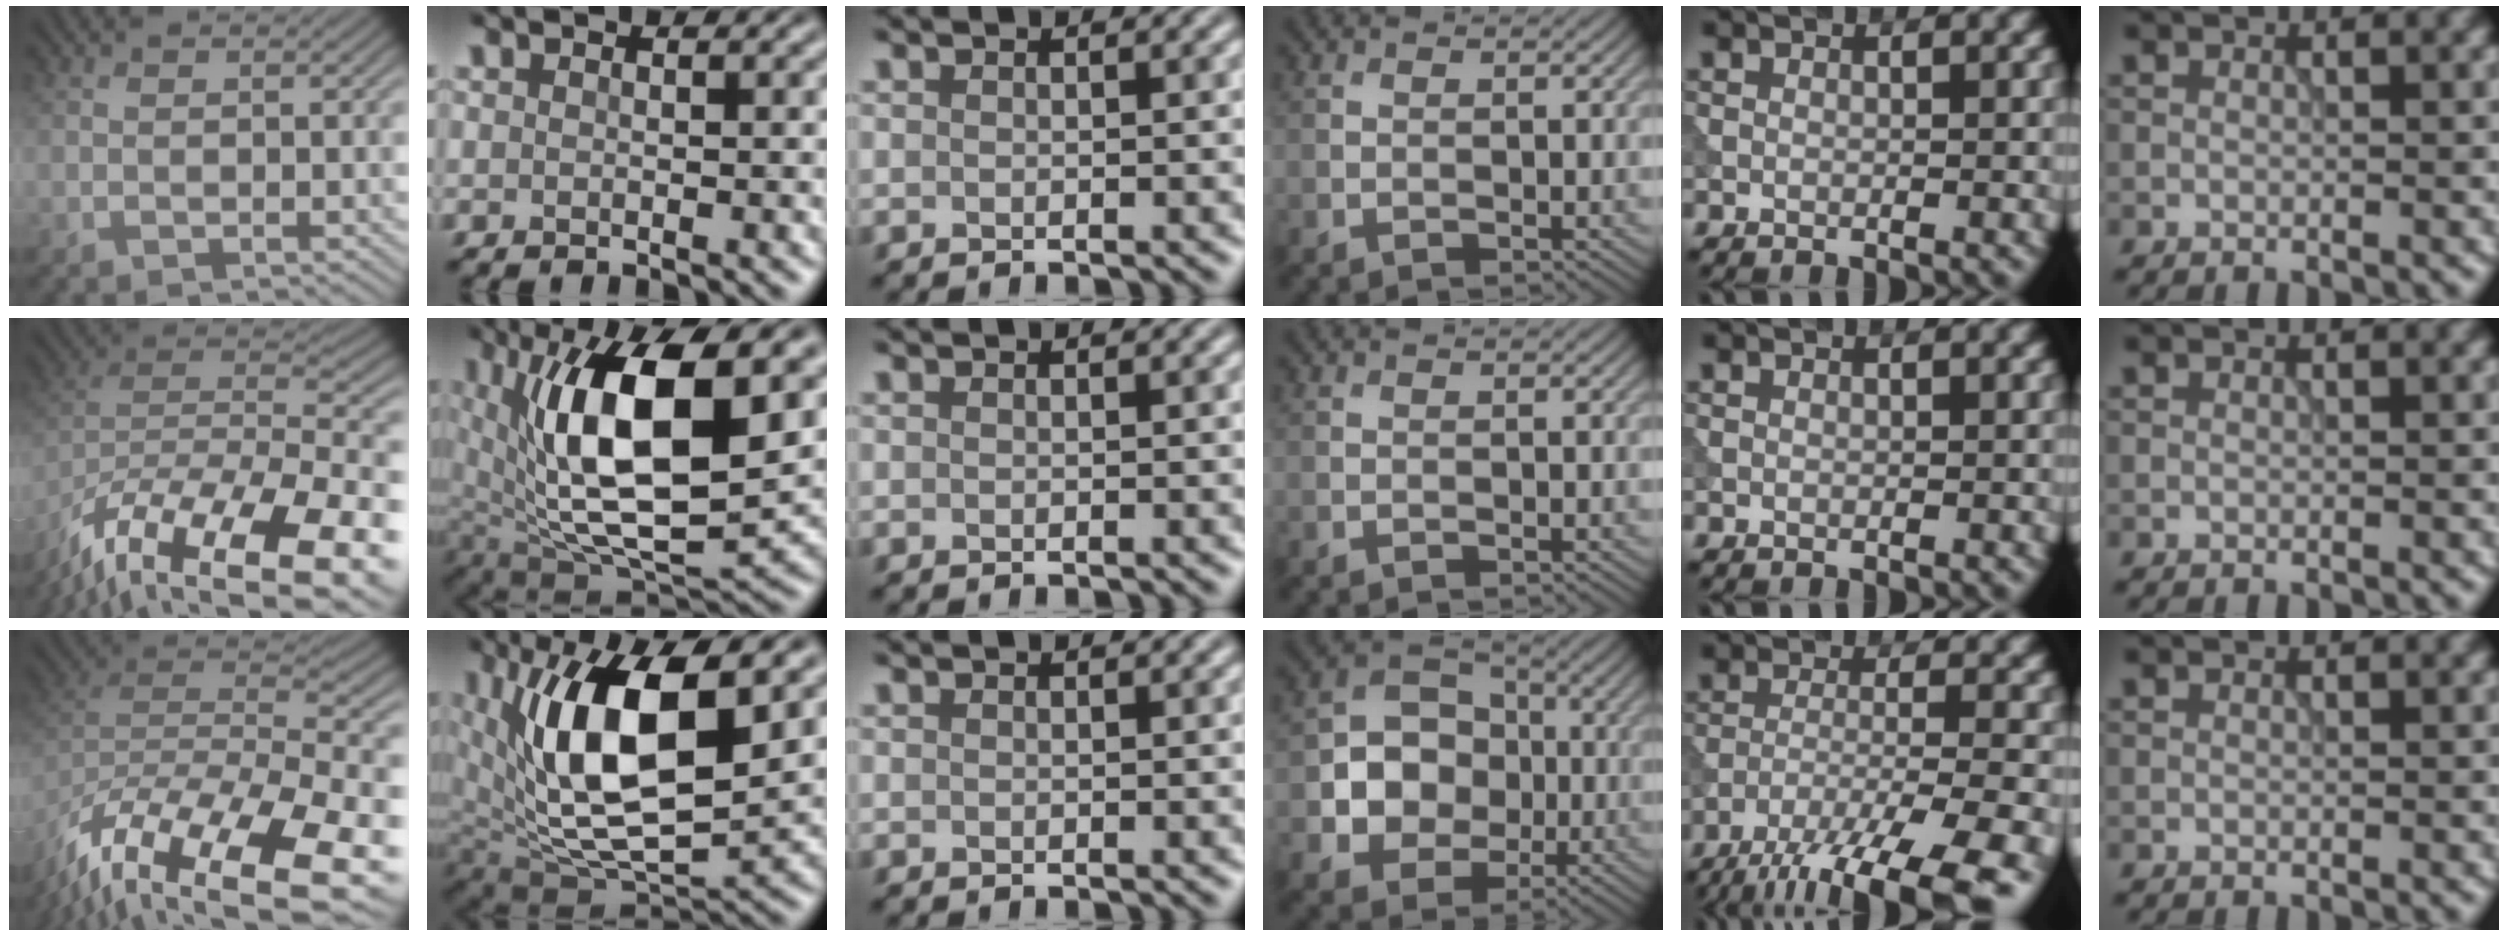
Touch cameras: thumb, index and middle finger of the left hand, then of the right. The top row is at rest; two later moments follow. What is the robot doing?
{"motion": "extract", "object": "tissue"}